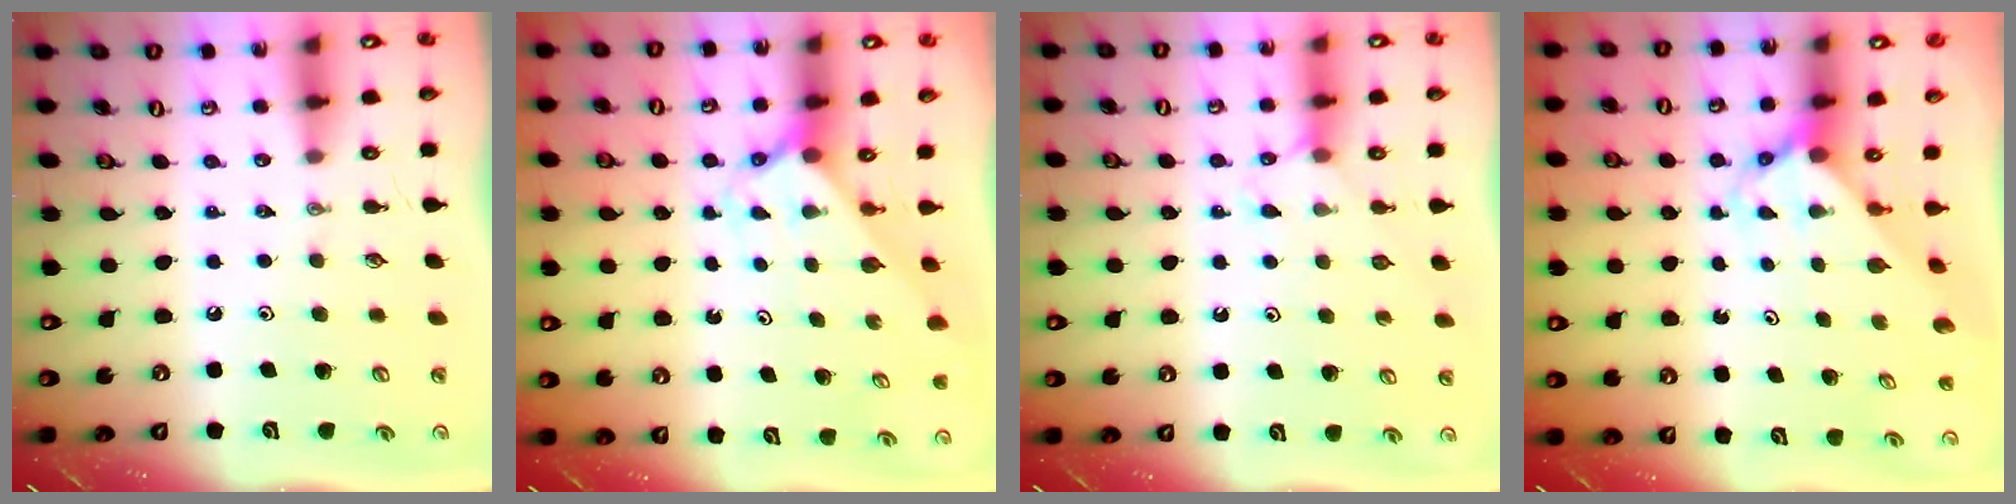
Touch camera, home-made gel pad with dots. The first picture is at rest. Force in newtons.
{"total": 2.1, "press": 2.1, "slide": 0.1}
{"total": 4.5, "press": 4.4, "slide": 0.6}
{"total": 3.3, "press": 3.3, "slide": 0.3}